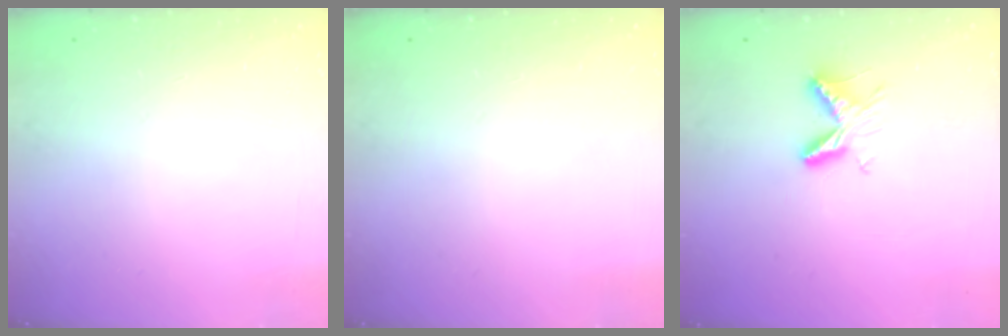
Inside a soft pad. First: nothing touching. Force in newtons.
{"total": 0.0}
{"total": 7.1, "press": 7.0, "slide": 0.7}